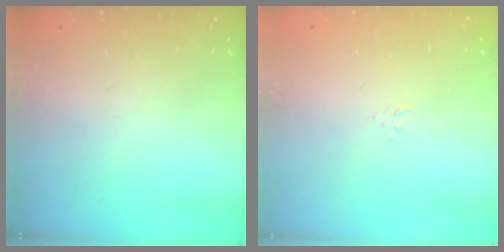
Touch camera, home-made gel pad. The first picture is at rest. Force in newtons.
{"total": 2.4, "press": 2.4, "slide": 0.3}